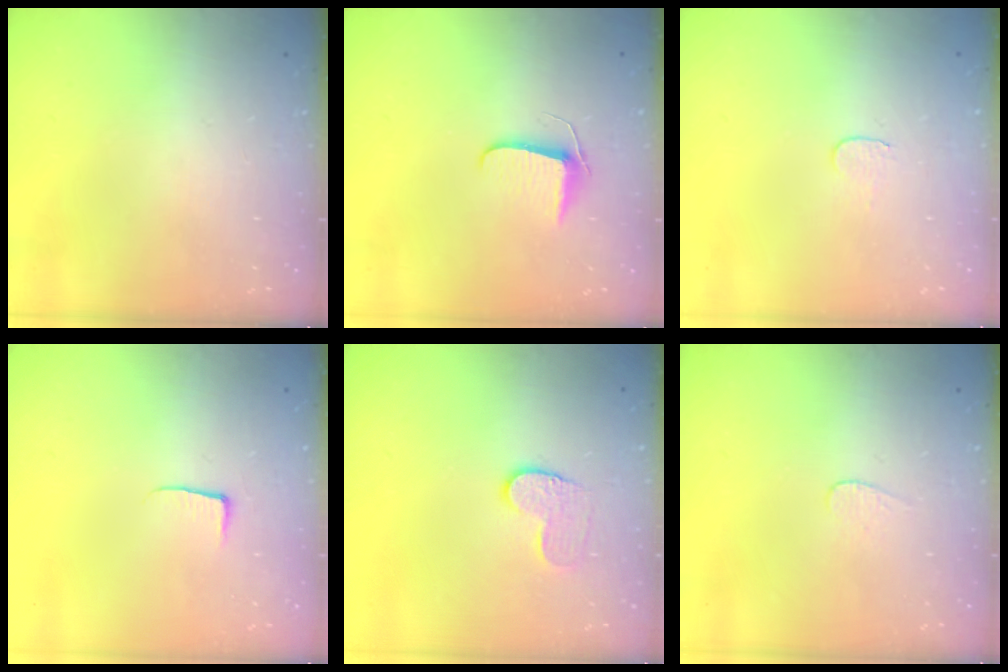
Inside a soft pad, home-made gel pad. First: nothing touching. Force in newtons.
{"total": 6.3, "press": 6.2, "slide": 0.5}
{"total": 3.7, "press": 3.7, "slide": 0.4}
{"total": 3.7, "press": 3.7, "slide": 0.5}
{"total": 6.9, "press": 6.8, "slide": 0.6}
{"total": 3.1, "press": 3.0, "slide": 0.3}